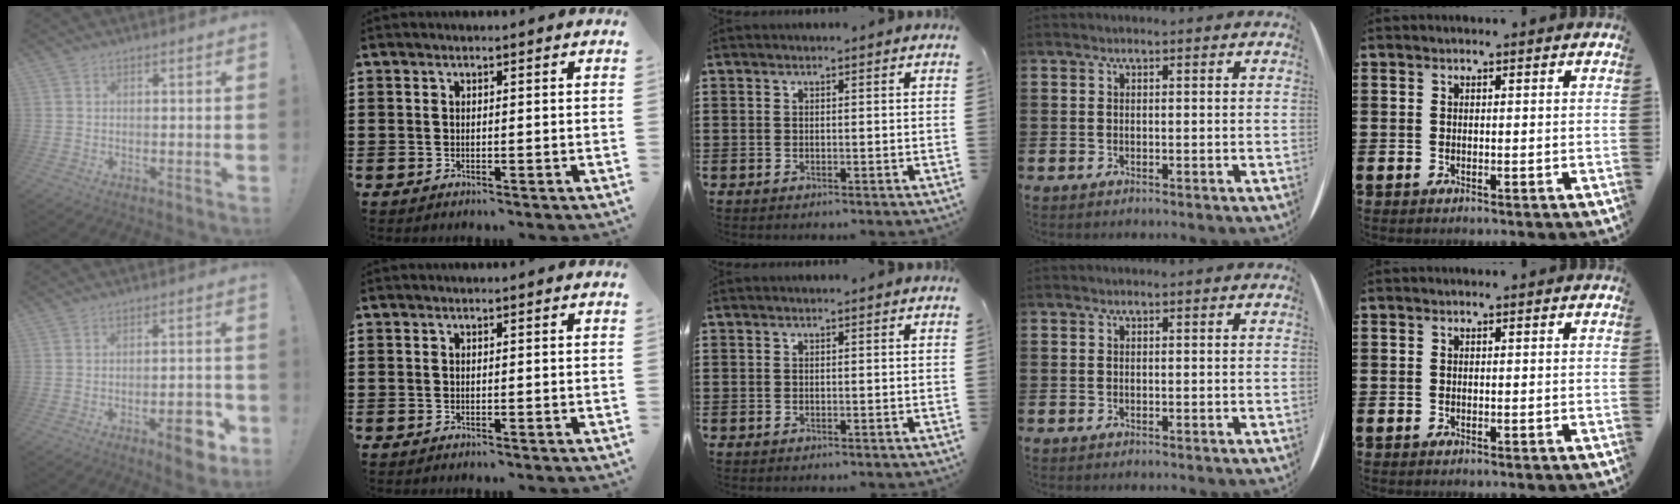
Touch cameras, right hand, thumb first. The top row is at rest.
{"thumb": {"total": 8.8, "force": [-4.1, 3.2, 7.1], "torque": [-0.077, 0.014, -0.068]}}